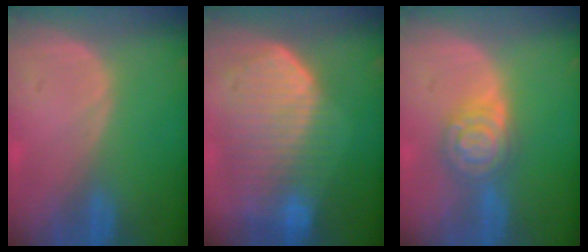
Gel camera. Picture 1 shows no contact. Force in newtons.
{"total": 10.7, "press": 9.4, "slide": 5.1}
{"total": 6.2, "press": 6.2, "slide": 0.4}